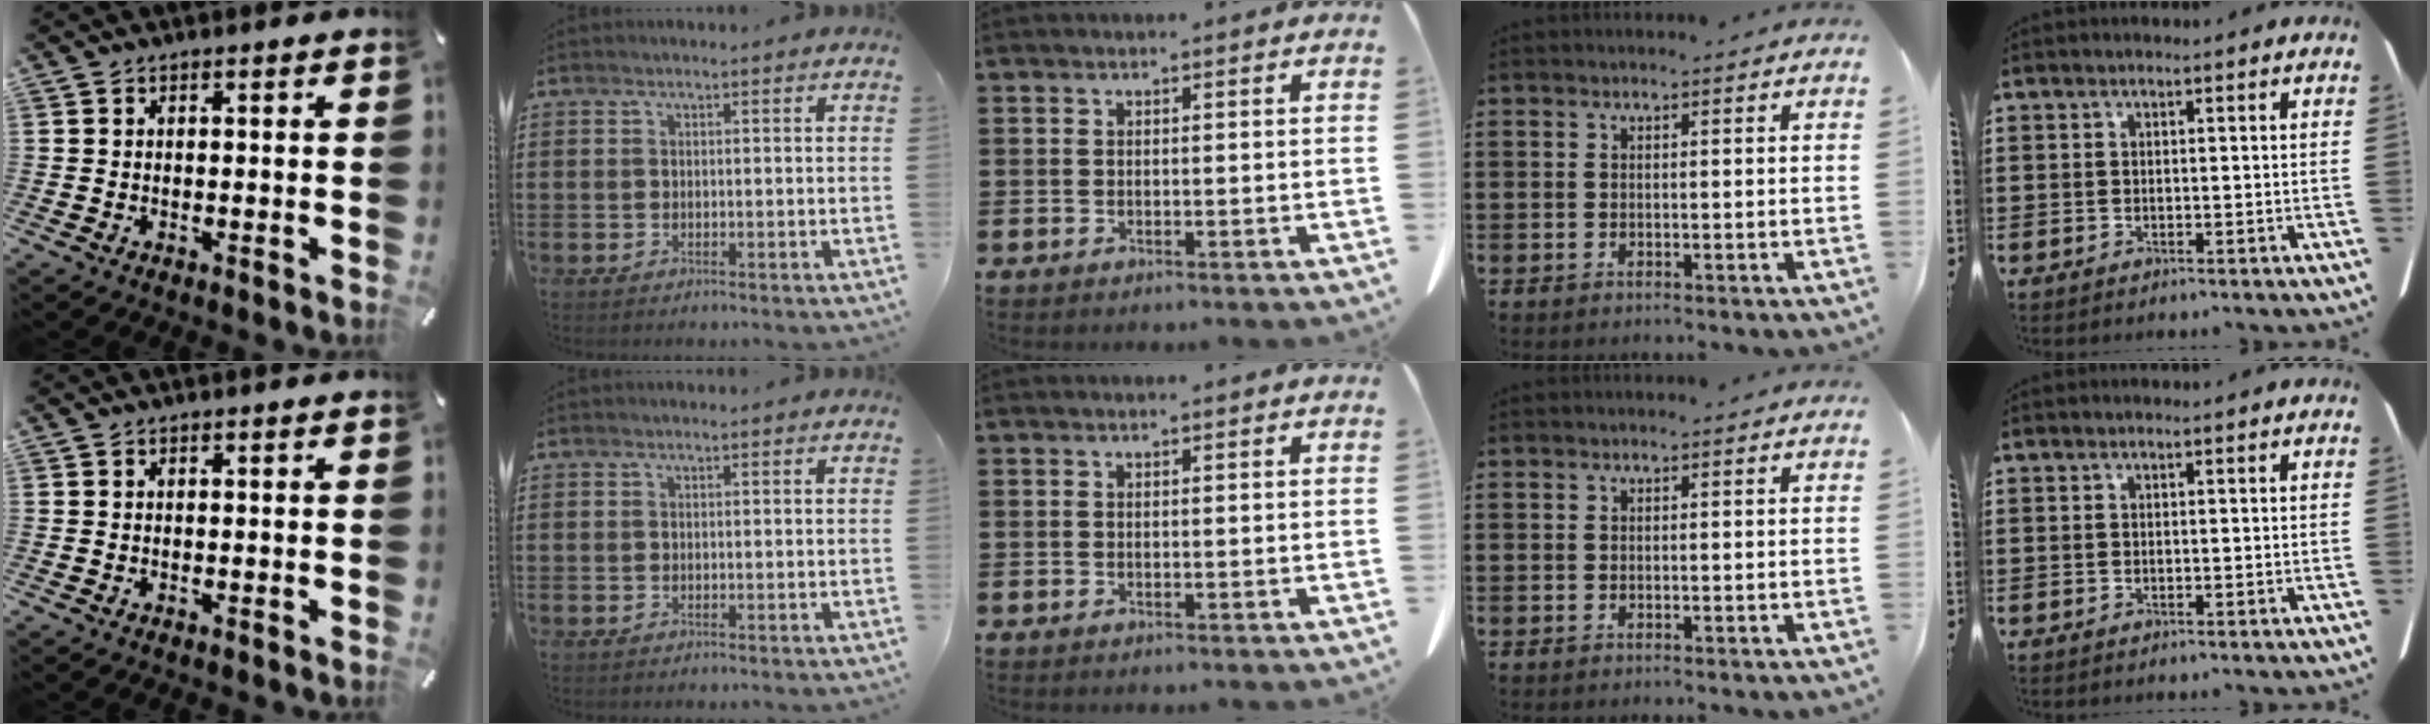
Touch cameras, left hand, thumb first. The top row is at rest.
{}